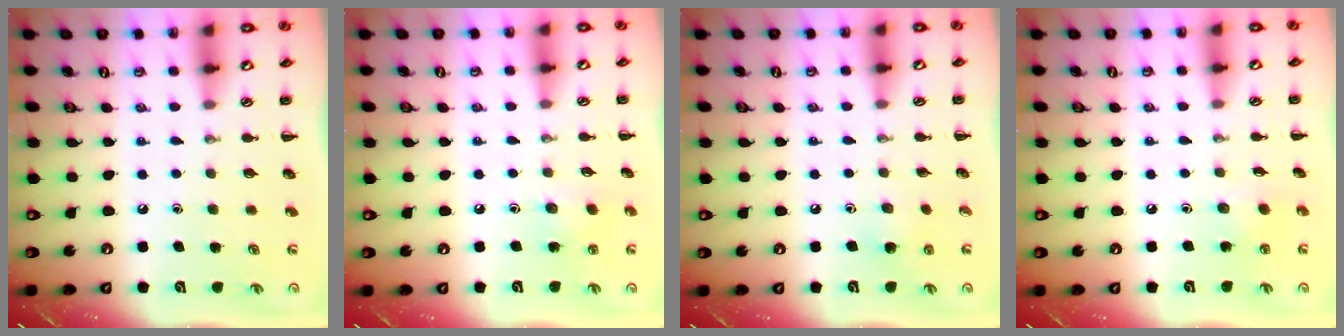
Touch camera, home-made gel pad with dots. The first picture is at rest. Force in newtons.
{"total": 4.6, "press": 4.4, "slide": 1.4}
{"total": 5.0, "press": 4.9, "slide": 0.7}
{"total": 2.6, "press": 2.5, "slide": 0.9}